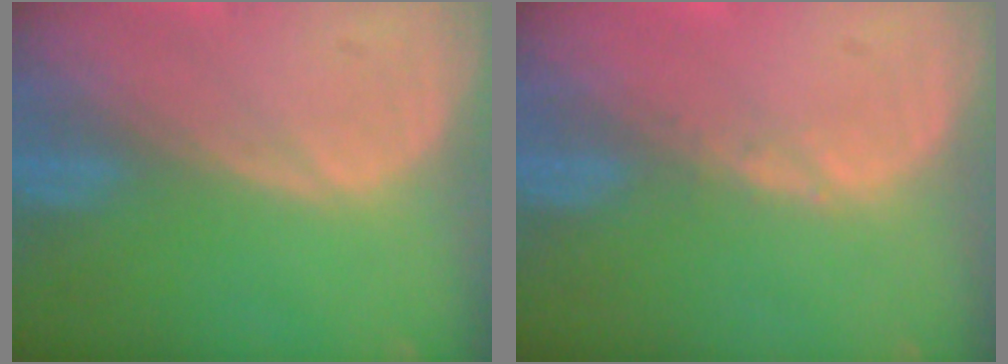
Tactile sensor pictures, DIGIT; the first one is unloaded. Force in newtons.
{"total": 0.6, "press": 0.5, "slide": 0.3}